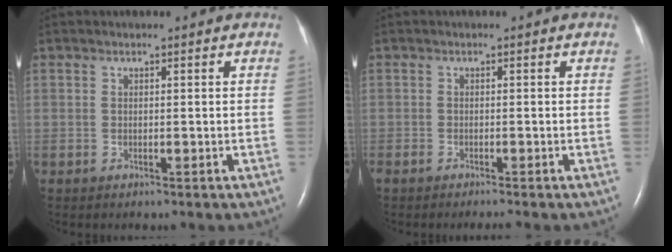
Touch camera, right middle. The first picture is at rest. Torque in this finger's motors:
{"motor_torque": [-0.02, 0.02, 0.01, 0.01]}